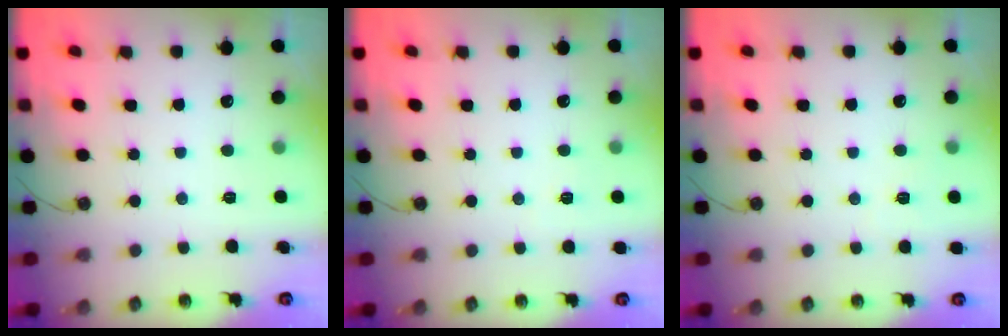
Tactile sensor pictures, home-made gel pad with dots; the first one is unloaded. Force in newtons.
{"total": 2.7, "press": 2.6, "slide": 0.7}
{"total": 2.4, "press": 2.2, "slide": 1.0}